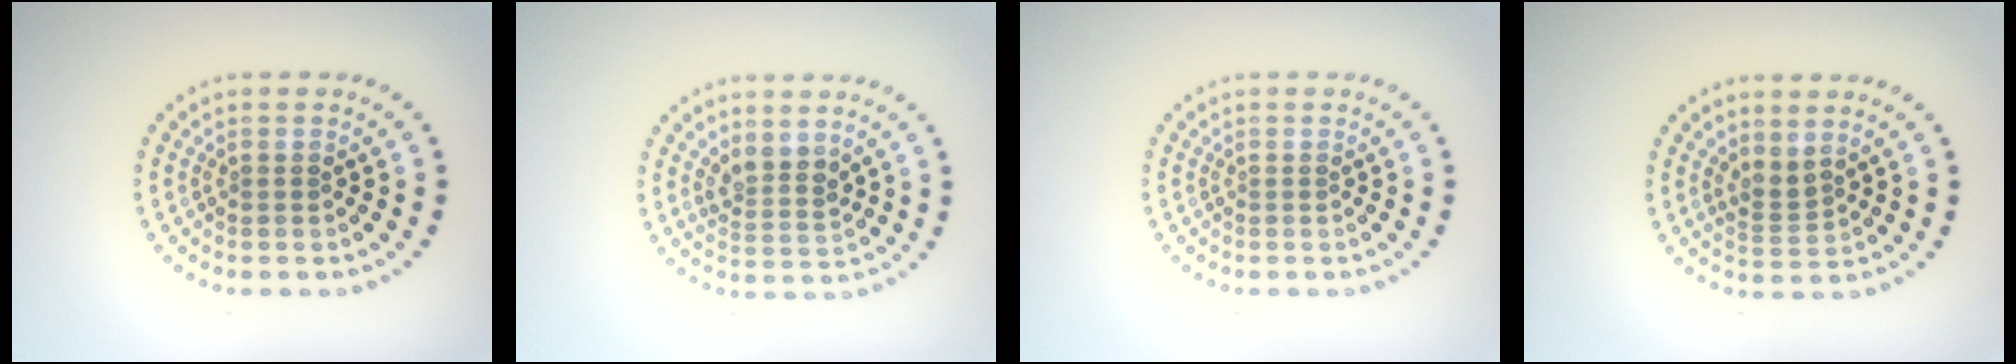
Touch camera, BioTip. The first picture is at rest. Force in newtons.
{"total": 2.2, "press": 1.8, "slide": 1.4}
{"total": 0.0}
{"total": 1.8, "press": 1.3, "slide": 1.3}